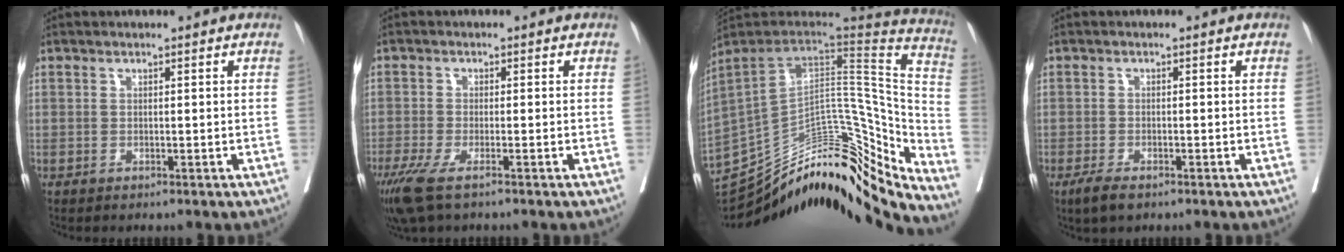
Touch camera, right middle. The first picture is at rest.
{"total": 5.8, "force": [-4.0, 0.6, 4.2], "torque": [-0.073, -0.016, -0.068]}
{"total": 31.5, "force": [-25.6, 7.4, 16.8], "torque": [-0.220, 0.015, -0.365]}
{"total": 3.0, "force": [-1.8, 0.9, 2.1], "torque": [-0.044, -0.004, -0.032]}